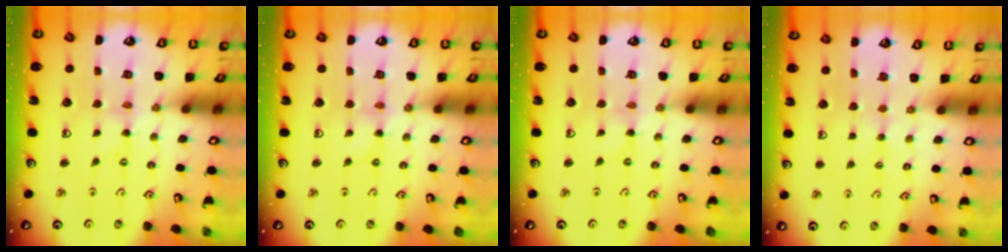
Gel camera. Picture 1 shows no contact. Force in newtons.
{"total": 0.0}
{"total": 0.0}
{"total": 2.4, "press": 2.4, "slide": 0.4}